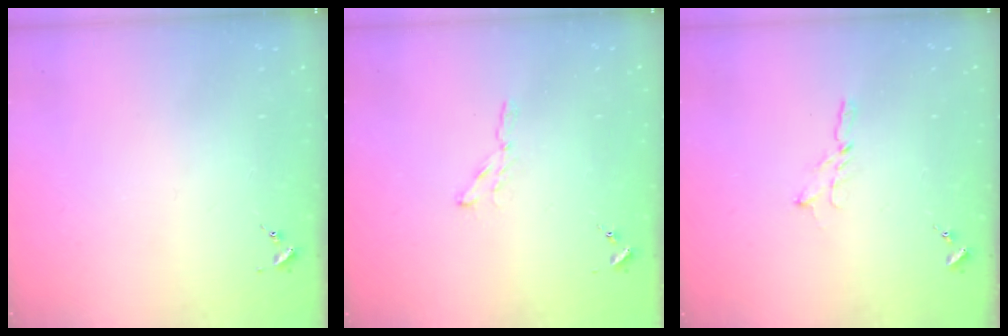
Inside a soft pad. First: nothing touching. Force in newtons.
{"total": 2.4, "press": 2.4, "slide": 0.2}
{"total": 3.4, "press": 3.4, "slide": 0.3}